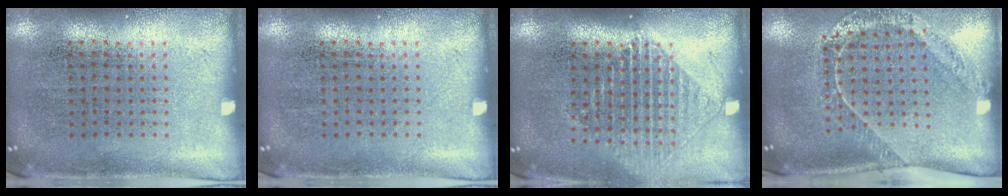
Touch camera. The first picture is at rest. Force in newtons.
{"total": 0.0}
{"total": 1.3, "press": 1.3, "slide": 0.5}
{"total": 1.6, "press": 1.5, "slide": 0.6}